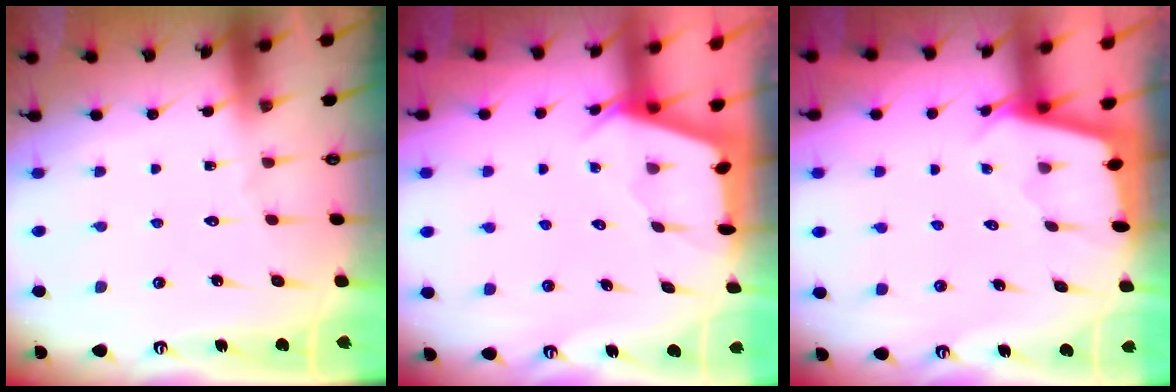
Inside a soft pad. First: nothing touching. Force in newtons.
{"total": 2.5, "press": 2.5, "slide": 0.3}
{"total": 1.8, "press": 1.8, "slide": 0.2}